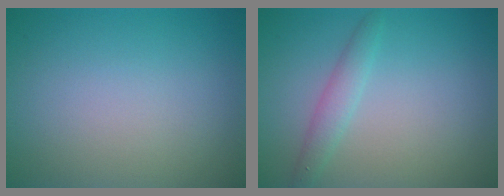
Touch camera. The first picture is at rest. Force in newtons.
{"total": 1.8, "press": 1.8, "slide": 0.0}